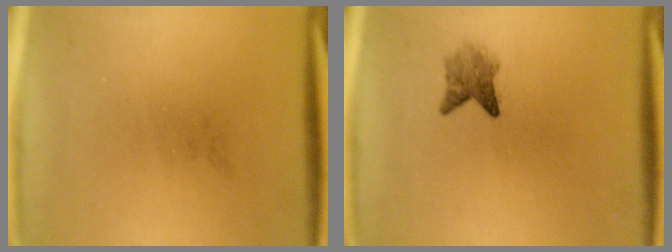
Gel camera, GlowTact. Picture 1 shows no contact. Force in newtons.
{"total": 2.6}